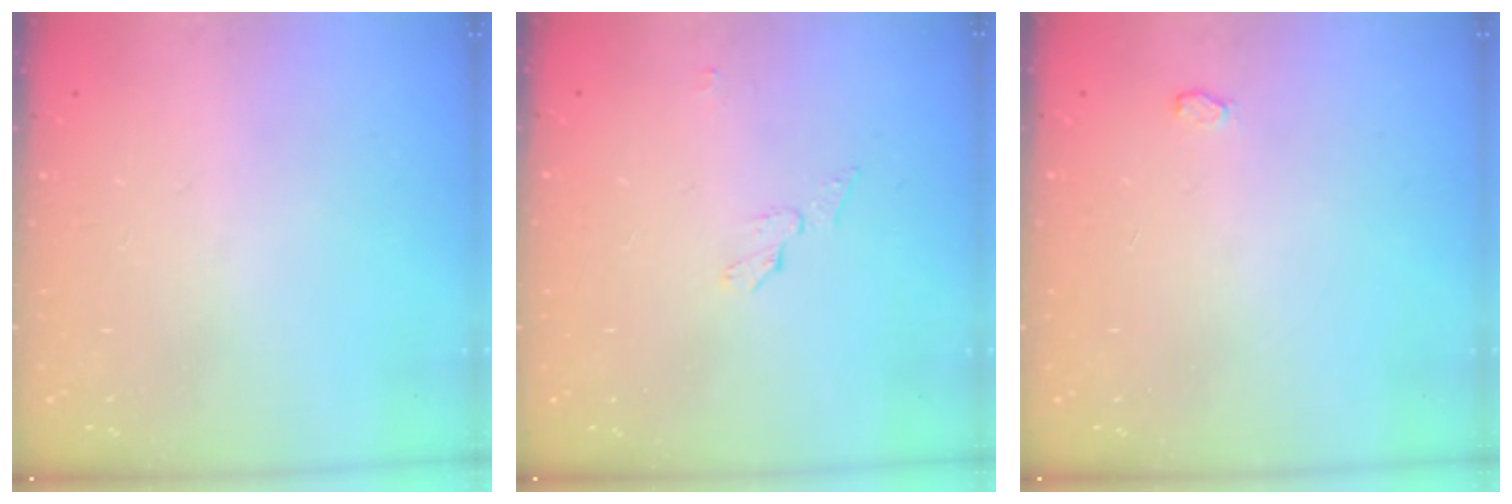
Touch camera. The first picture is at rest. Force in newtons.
{"total": 3.8, "press": 3.8, "slide": 0.3}
{"total": 4.5, "press": 4.4, "slide": 0.9}